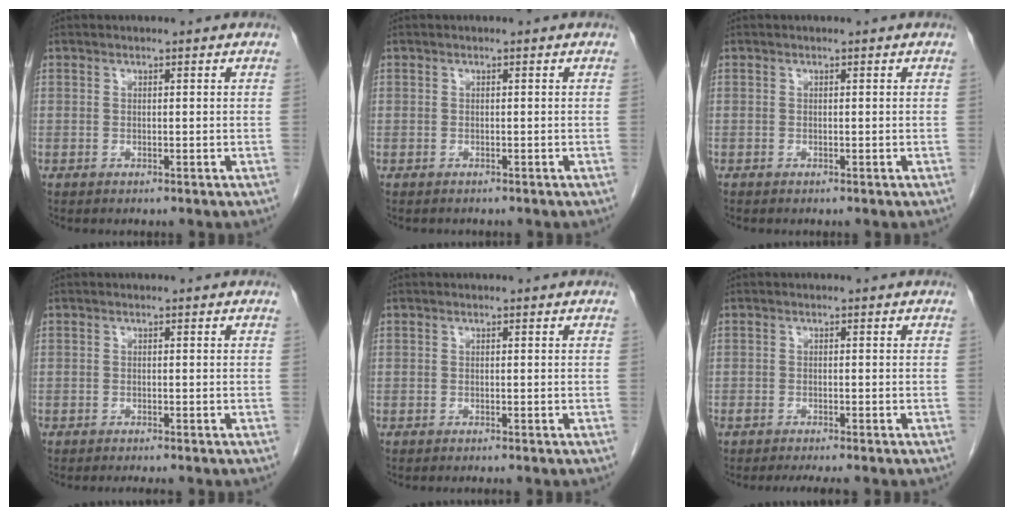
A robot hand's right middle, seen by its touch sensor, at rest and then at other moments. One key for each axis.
{"total": 0.8, "fx": -0.7, "fy": 0.5, "fz": -0.1, "tx": -0.010, "ty": 0.001, "tz": -0.012}
{"total": 0.0}
{"total": 1.8, "fx": -1.6, "fy": 0.1, "fz": 0.8, "tx": -0.012, "ty": -0.003, "tz": -0.021}
{"total": 0.8, "fx": -0.7, "fy": -0.1, "fz": 0.3, "tx": -0.006, "ty": 0.000, "tz": -0.011}
{"total": 4.0, "fx": -3.5, "fy": 0.6, "fz": 2.0, "tx": -0.026, "ty": -0.008, "tz": -0.052}